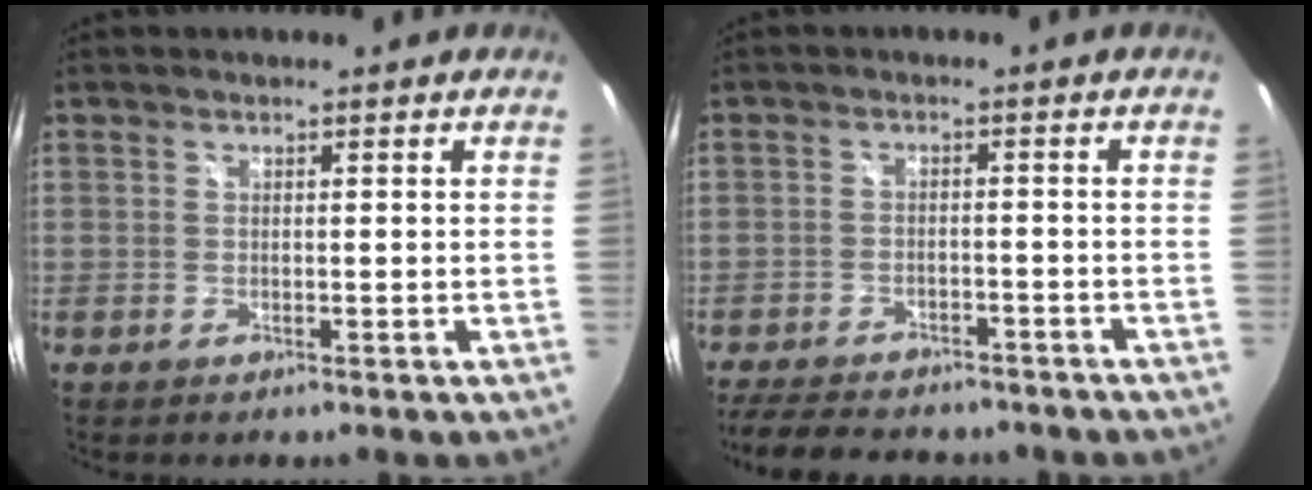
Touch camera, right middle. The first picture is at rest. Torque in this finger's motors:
{"motor_torque": [1.09, -1.05, 0.45, 0.10]}